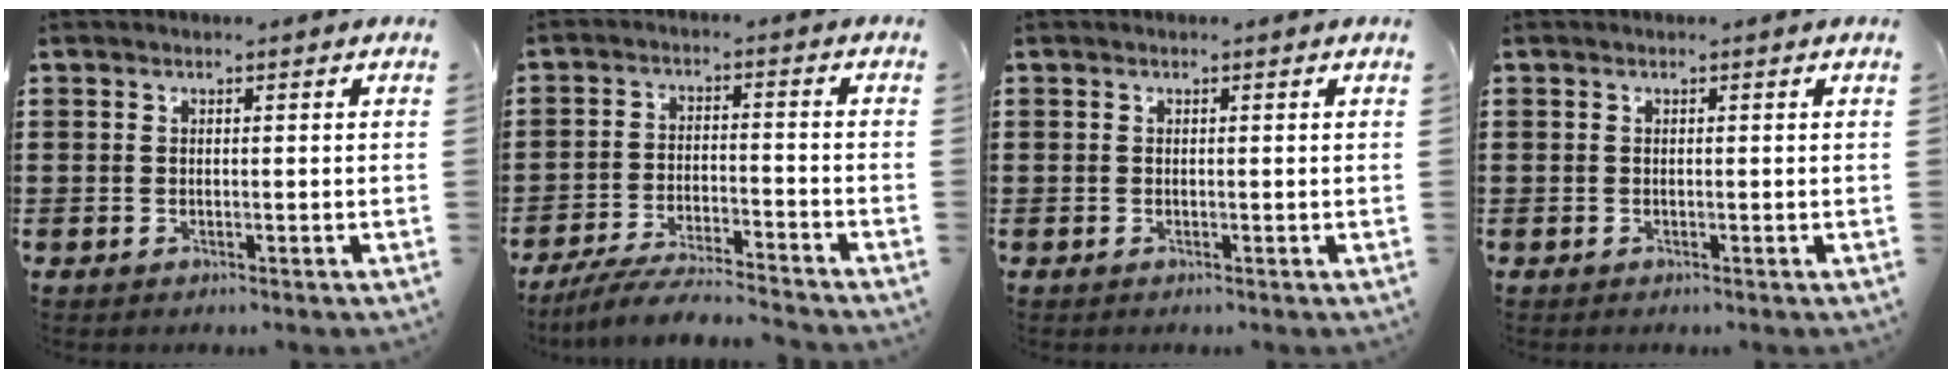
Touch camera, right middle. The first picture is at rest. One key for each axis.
{"total": 6.3, "fx": -5.9, "fy": 0.3, "fz": 2.2, "tx": -0.044, "ty": -0.006, "tz": -0.114}
{"total": 0.0}
{"total": 0.0}